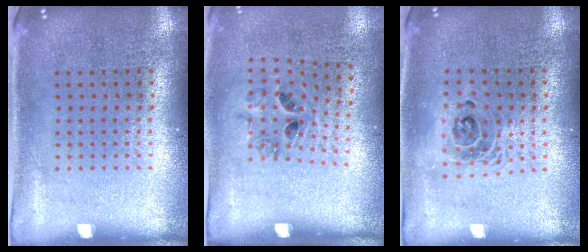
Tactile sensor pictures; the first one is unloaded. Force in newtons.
{"total": 1.4, "press": 0.8, "slide": 1.1}
{"total": 1.5, "press": 1.2, "slide": 0.8}